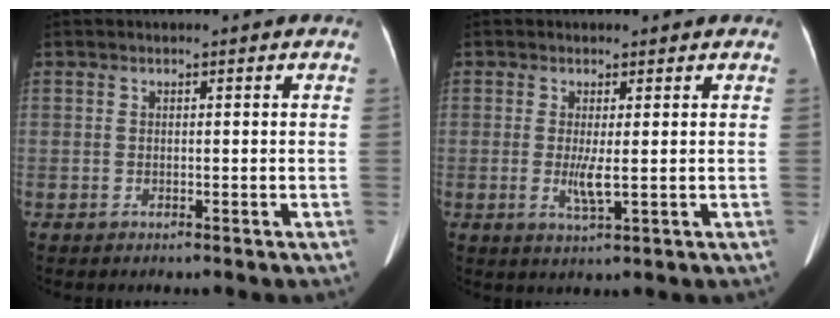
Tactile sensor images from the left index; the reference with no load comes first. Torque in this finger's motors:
{"motor_torque": [0.52, 0.05, 0.23, 0.10]}